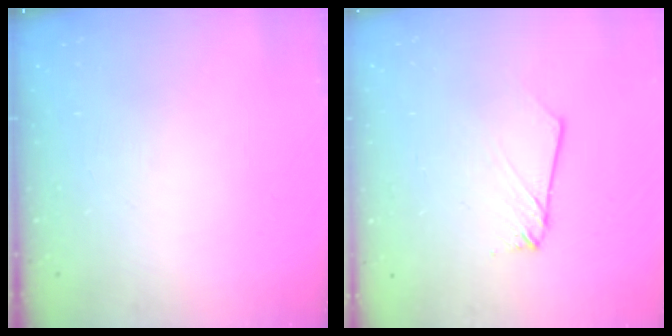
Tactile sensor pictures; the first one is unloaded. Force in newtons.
{"total": 3.1, "press": 3.0, "slide": 0.3}